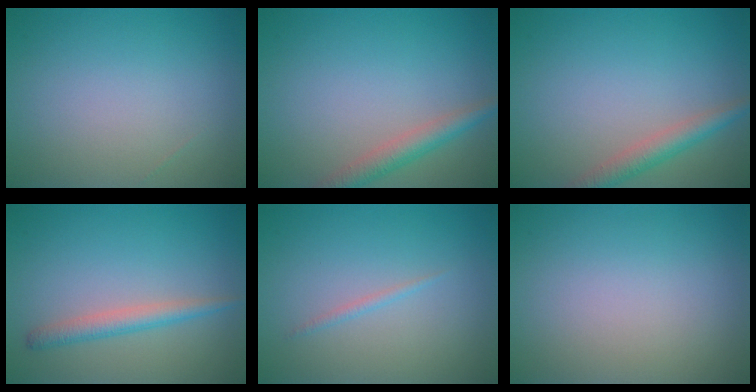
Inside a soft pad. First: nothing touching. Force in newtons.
{"total": 2.7, "press": 2.7, "slide": 0.1}
{"total": 2.7, "press": 2.7, "slide": 0.1}
{"total": 2.2, "press": 2.2, "slide": 0.1}
{"total": 0.6, "press": 0.6, "slide": 0.1}
{"total": 0.0}